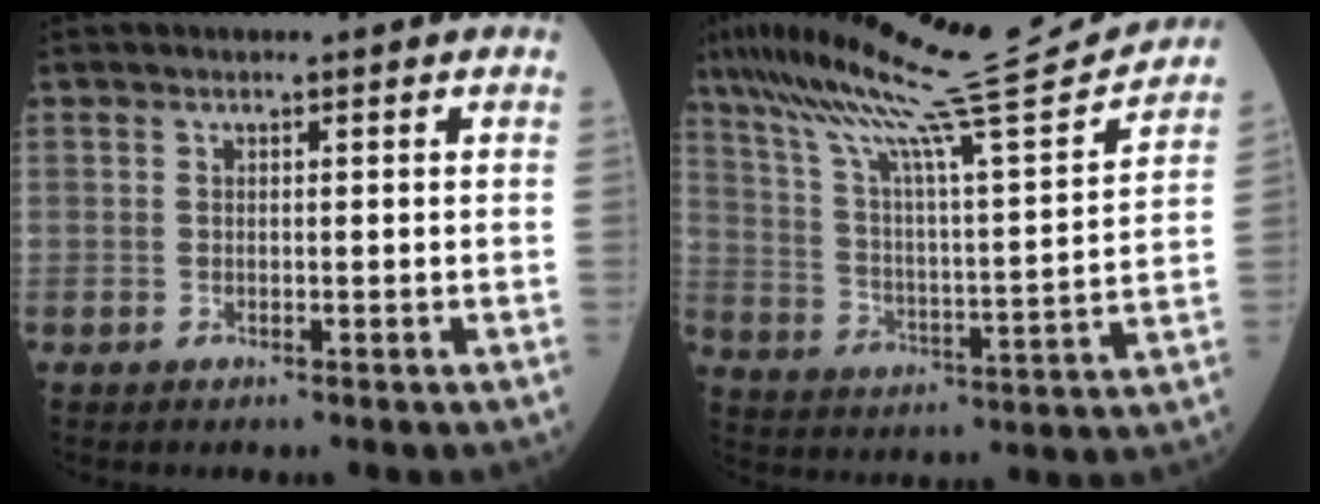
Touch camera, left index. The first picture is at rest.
{"total": 22.9, "force": [19.9, -0.6, 11.2], "torque": [-0.194, -0.013, 0.304]}